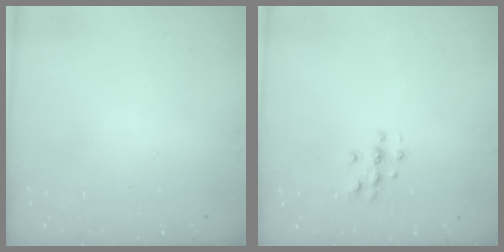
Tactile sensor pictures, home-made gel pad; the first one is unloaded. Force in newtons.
{"total": 3.6, "press": 3.5, "slide": 0.4}